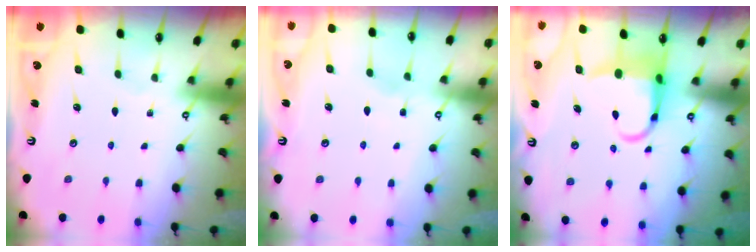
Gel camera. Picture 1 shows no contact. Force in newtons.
{"total": 2.8, "press": 2.8, "slide": 0.3}
{"total": 7.9, "press": 7.7, "slide": 1.7}